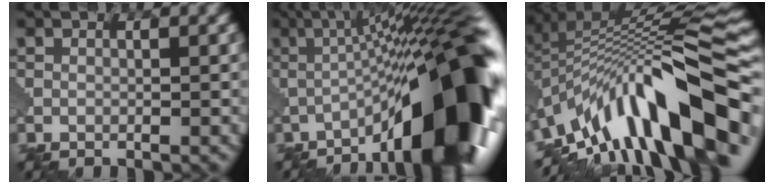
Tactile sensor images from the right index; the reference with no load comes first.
{"total": 14.0, "force": [-5.4, 2.9, 12.6], "torque": [-0.176, 0.010, -0.077]}
{"total": 13.1, "force": [-6.0, 4.5, 10.7], "torque": [-0.184, 0.032, -0.088]}